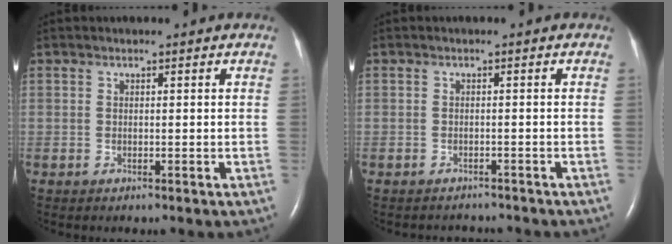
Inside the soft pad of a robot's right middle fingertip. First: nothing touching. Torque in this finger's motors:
{"motor_torque": [-0.31, -0.22, -0.07, 0.00]}